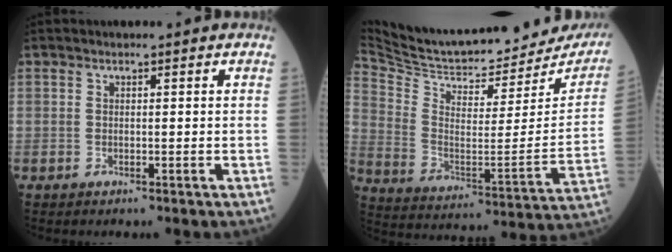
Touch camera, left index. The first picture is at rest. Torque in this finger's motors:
{"motor_torque": [-0.78, -1.24, 0.07, -0.01]}